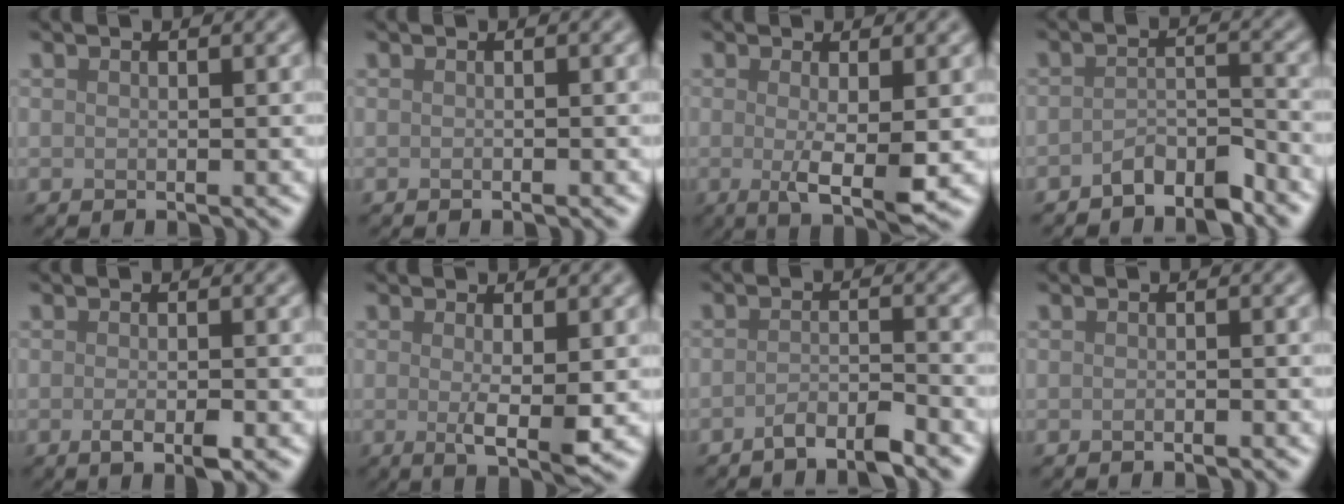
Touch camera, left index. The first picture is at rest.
{"total": 0.0}
{"total": 3.8, "force": [-0.4, 0.6, 3.7], "torque": [-0.066, -0.011, -0.004]}
{"total": 3.0, "force": [-2.5, 1.0, 1.4], "torque": [-0.021, 0.011, -0.048]}
{"total": 2.1, "force": [-0.8, 0.6, 1.9], "torque": [-0.033, -0.006, -0.014]}
{"total": 3.0, "force": [0.0, 0.4, 3.0], "torque": [-0.052, -0.010, 0.001]}
{"total": 2.8, "force": [-2.1, 0.5, 1.7], "torque": [-0.025, 0.004, -0.045]}
{"total": 0.6, "force": [-0.4, 0.1, 0.4], "torque": [-0.006, 0.000, -0.005]}